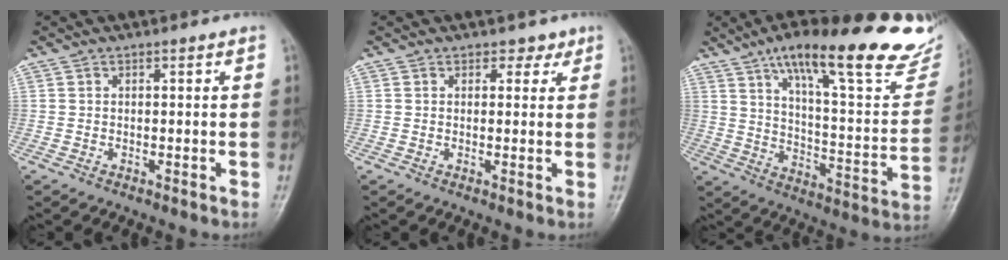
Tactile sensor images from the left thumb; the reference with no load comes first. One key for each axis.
{"total": 1.9, "fx": 1.3, "fy": 1.3, "fz": 0.6, "tx": 0.011, "ty": -0.005, "tz": 0.012}
{"total": 28.1, "fx": 20.3, "fy": 7.2, "fz": 18.0, "tx": -0.223, "ty": -0.071, "tz": 0.289}